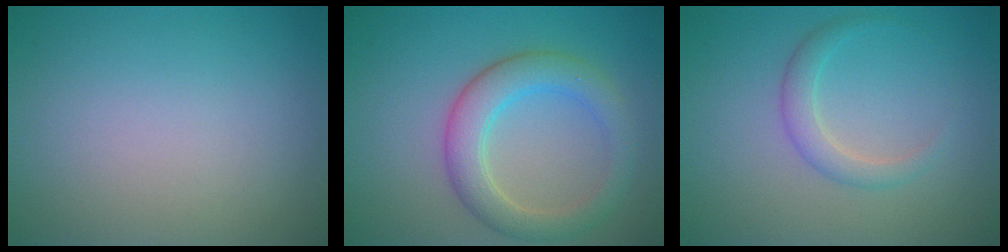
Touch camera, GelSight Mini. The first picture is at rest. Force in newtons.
{"total": 4.6, "press": 4.6, "slide": 0.1}
{"total": 2.0, "press": 2.0, "slide": 0.2}